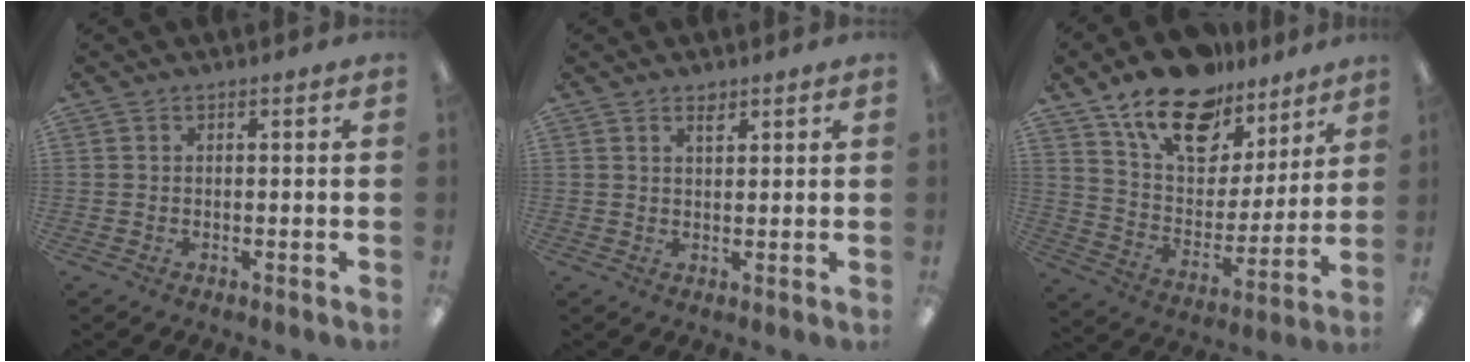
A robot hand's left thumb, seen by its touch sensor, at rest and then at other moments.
{"total": 1.8, "force": [1.5, 0.6, 0.8], "torque": [-0.010, -0.004, 0.026]}
{"total": 18.8, "force": [13.4, 10.0, 8.7], "torque": [-0.153, -0.082, 0.237]}